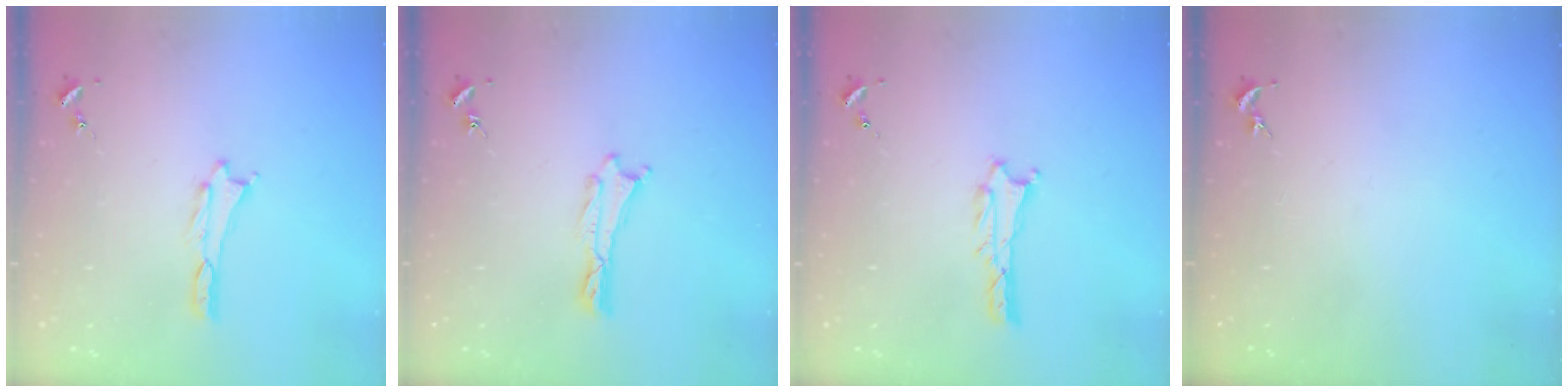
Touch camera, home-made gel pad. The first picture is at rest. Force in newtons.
{"total": 0.0}
{"total": 1.0, "press": 1.0, "slide": 0.1}
{"total": 0.0}